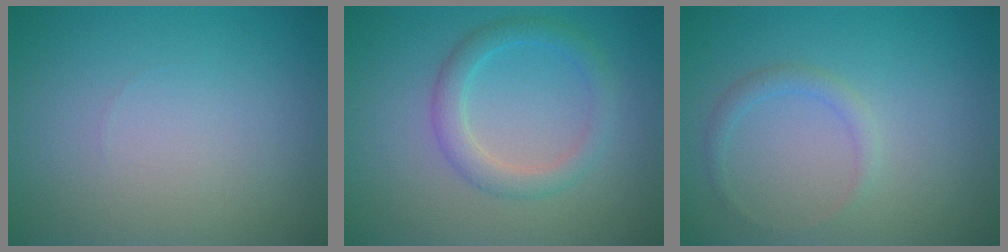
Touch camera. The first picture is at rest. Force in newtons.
{"total": 2.7, "press": 2.7, "slide": 0.1}
{"total": 1.2, "press": 1.2, "slide": 0.2}